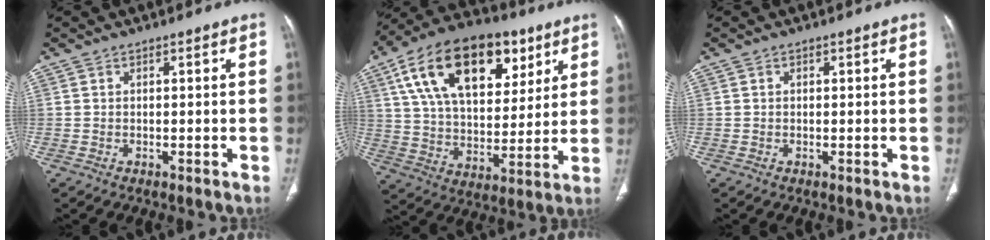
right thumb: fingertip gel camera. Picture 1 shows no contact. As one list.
[{"total": 25.9, "force": [11.6, 14.7, 17.9], "torque": [-0.283, -0.004, 0.195]}, {"total": 0.0}]